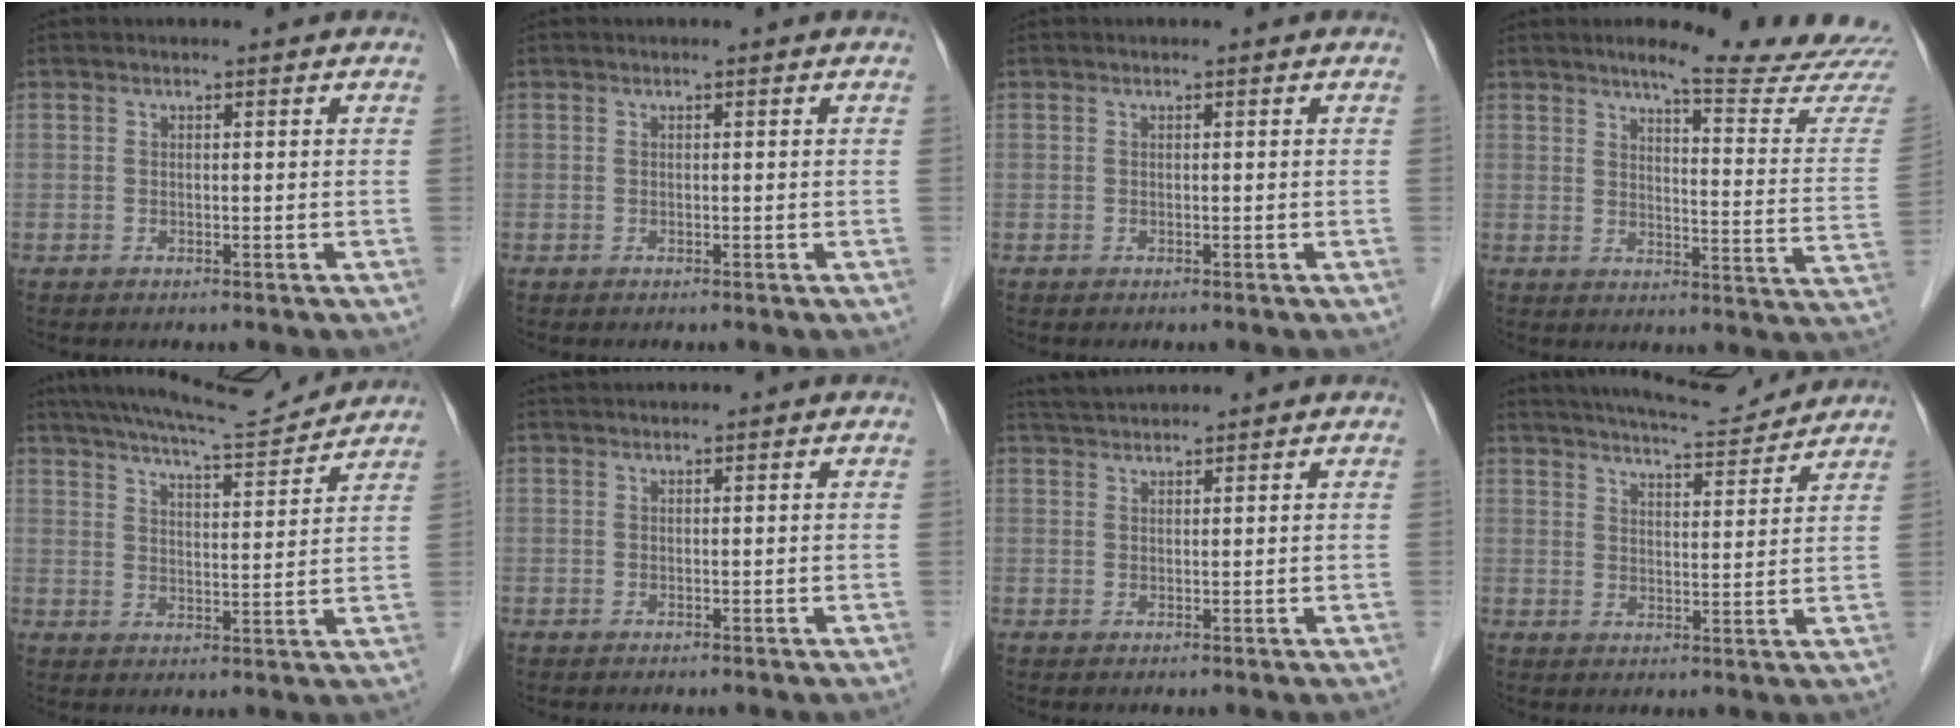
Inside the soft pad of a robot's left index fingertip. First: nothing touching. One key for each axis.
{"total": 0.0}
{"total": 0.0}
{"total": 16.0, "fx": 15.0, "fy": -1.1, "fz": 5.6, "tx": -0.076, "ty": -0.104, "tz": 0.168}
{"total": 12.3, "fx": 11.6, "fy": 0.4, "fz": 4.0, "tx": -0.073, "ty": 0.010, "tz": 0.170}
{"total": 1.5, "fx": 1.4, "fy": 0.2, "fz": 0.4, "tx": -0.009, "ty": 0.024, "tz": 0.028}
{"total": 3.9, "fx": 3.8, "fy": 0.1, "fz": 1.0, "tx": -0.021, "ty": 0.030, "tz": 0.072}
{"total": 10.2, "fx": 9.8, "fy": 0.7, "fz": 2.8, "tx": -0.049, "ty": 0.008, "tz": 0.138}